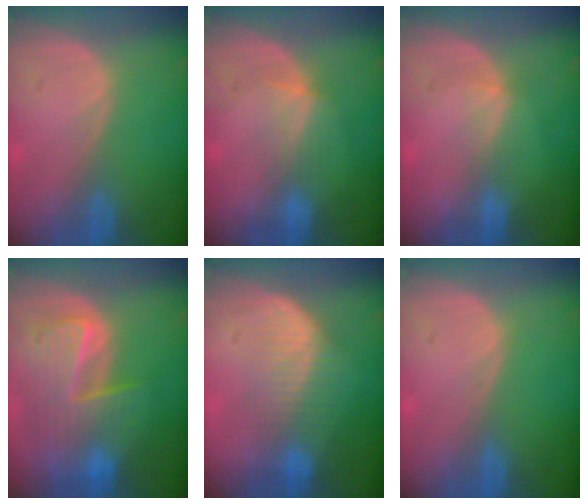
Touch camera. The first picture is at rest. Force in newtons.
{"total": 3.0, "press": 2.8, "slide": 1.1}
{"total": 1.7, "press": 1.3, "slide": 1.1}
{"total": 10.0, "press": 8.7, "slide": 5.0}
{"total": 7.1, "press": 6.6, "slide": 2.6}
{"total": 0.0}